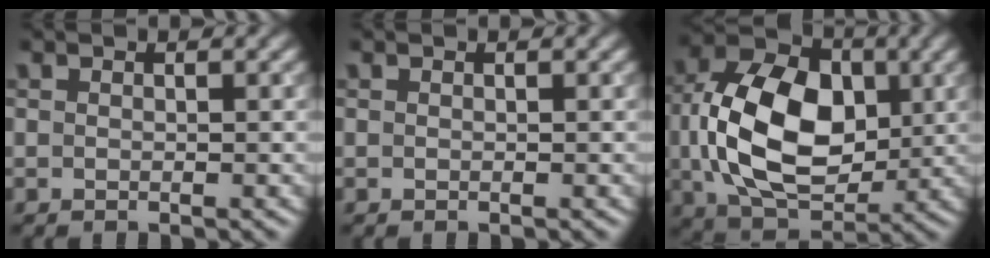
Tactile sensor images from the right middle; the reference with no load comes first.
{"total": 0.0}
{"total": 12.2, "force": [0.2, 8.2, 8.9], "torque": [-0.175, 0.003, 0.002]}